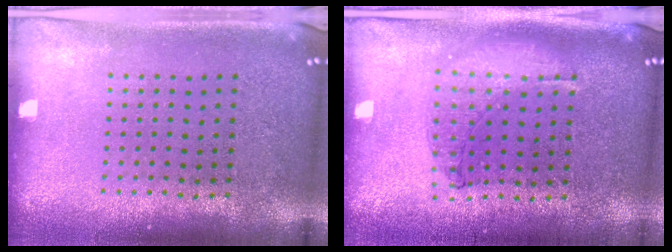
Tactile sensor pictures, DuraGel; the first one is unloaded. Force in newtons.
{"total": 0.9, "press": 0.9, "slide": 0.1}